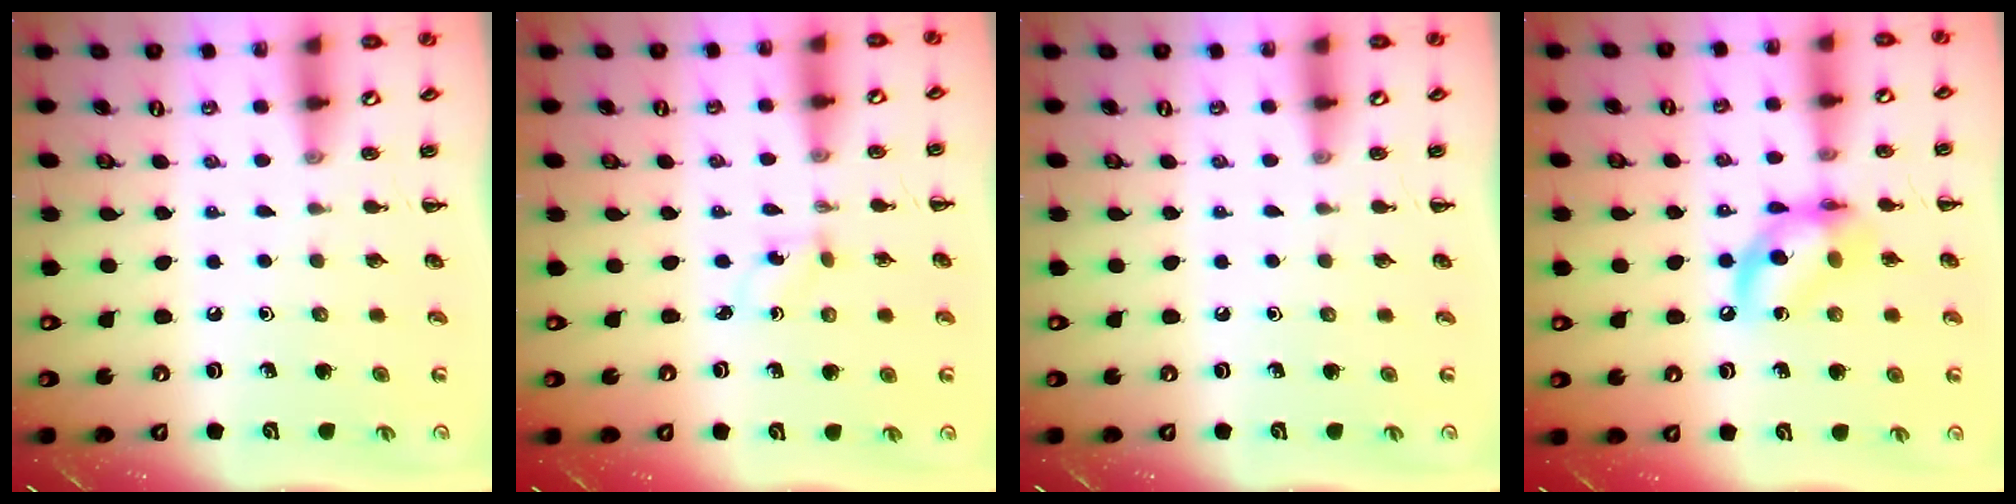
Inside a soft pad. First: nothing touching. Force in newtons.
{"total": 0.9, "press": 0.7, "slide": 0.5}
{"total": 0.0}
{"total": 12.1, "press": 11.8, "slide": 2.8}